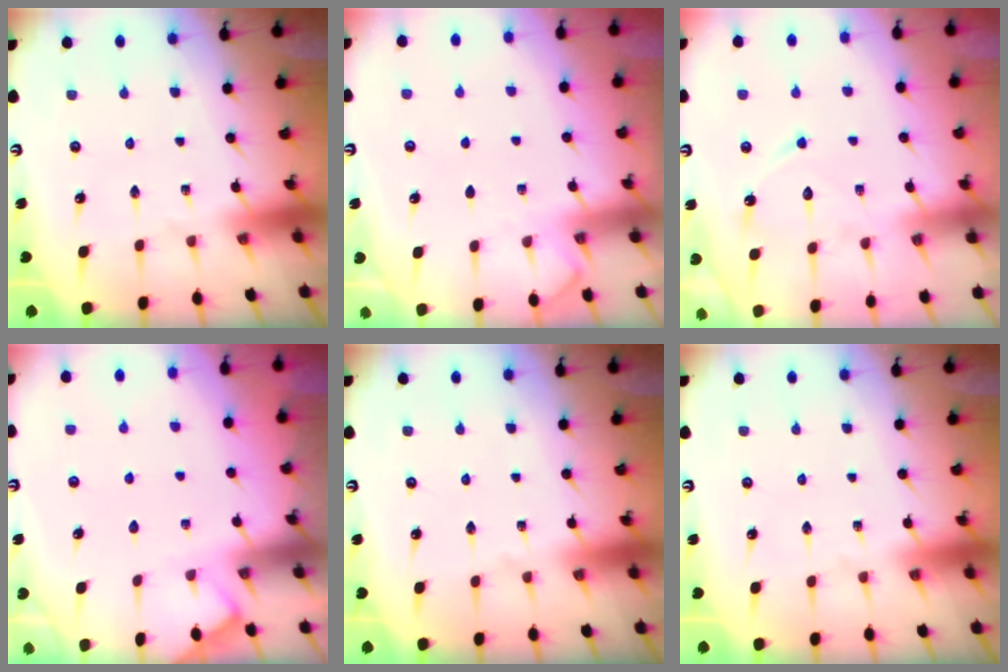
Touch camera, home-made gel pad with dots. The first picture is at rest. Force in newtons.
{"total": 3.3, "press": 3.3, "slide": 0.4}
{"total": 9.4, "press": 9.4, "slide": 0.4}
{"total": 2.5, "press": 2.4, "slide": 0.4}
{"total": 0.0}
{"total": 0.0}